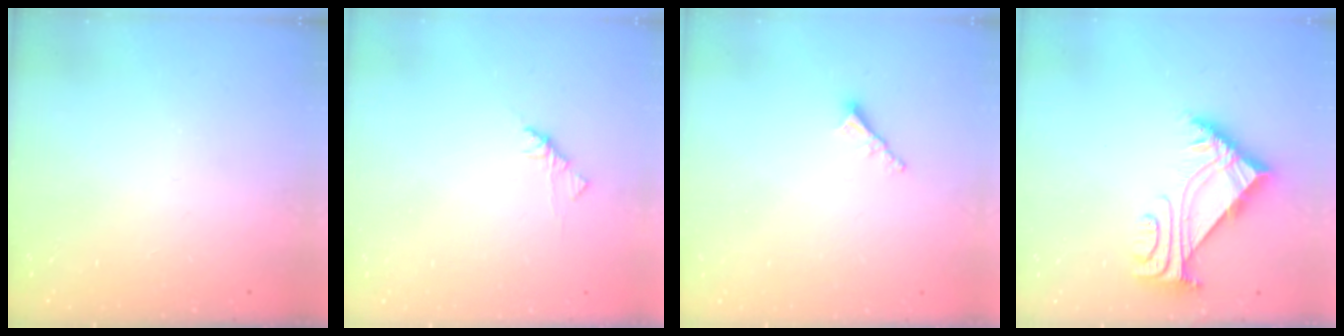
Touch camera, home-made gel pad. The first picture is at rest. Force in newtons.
{"total": 1.9, "press": 1.7, "slide": 0.6}
{"total": 2.3, "press": 2.3, "slide": 0.1}
{"total": 4.9, "press": 4.8, "slide": 0.7}